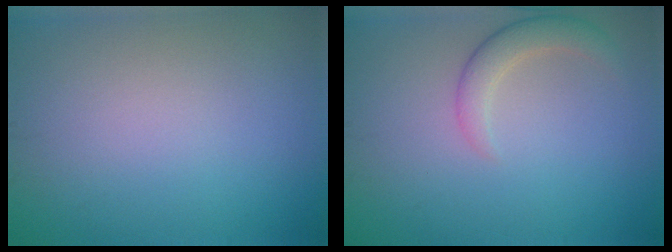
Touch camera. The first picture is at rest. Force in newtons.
{"total": 2.4, "press": 2.4, "slide": 0.3}